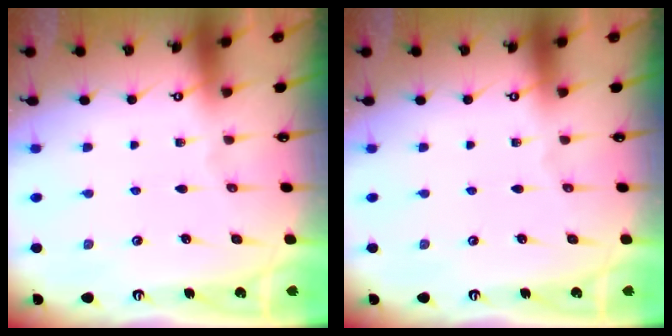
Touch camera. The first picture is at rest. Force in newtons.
{"total": 0.0}